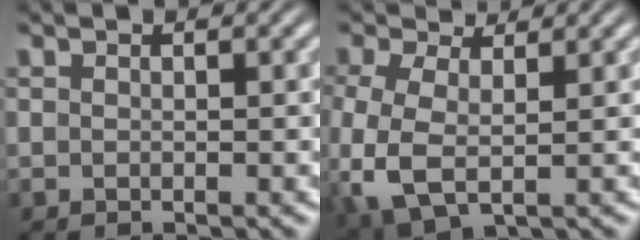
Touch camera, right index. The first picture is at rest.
{"total": 6.3, "force": [0.5, 4.7, 4.1], "torque": [-0.125, -0.024, 0.023]}